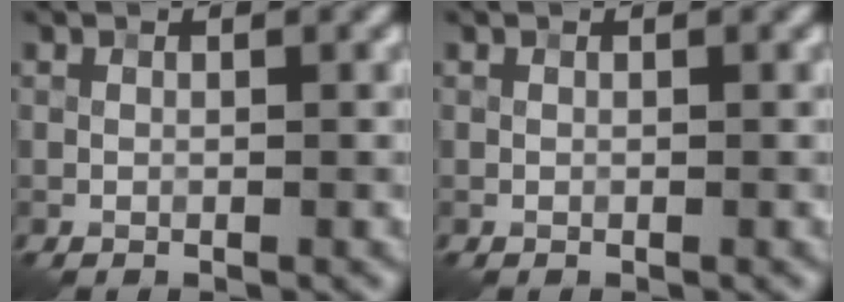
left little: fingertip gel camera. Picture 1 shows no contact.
{"total": 0.0}